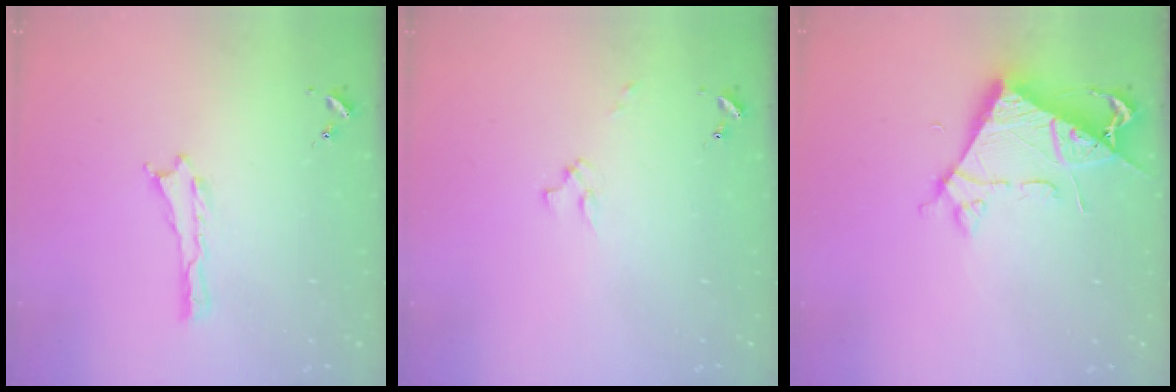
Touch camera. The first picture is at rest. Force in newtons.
{"total": 1.1, "press": 1.1, "slide": 0.2}
{"total": 6.6, "press": 6.6, "slide": 0.7}